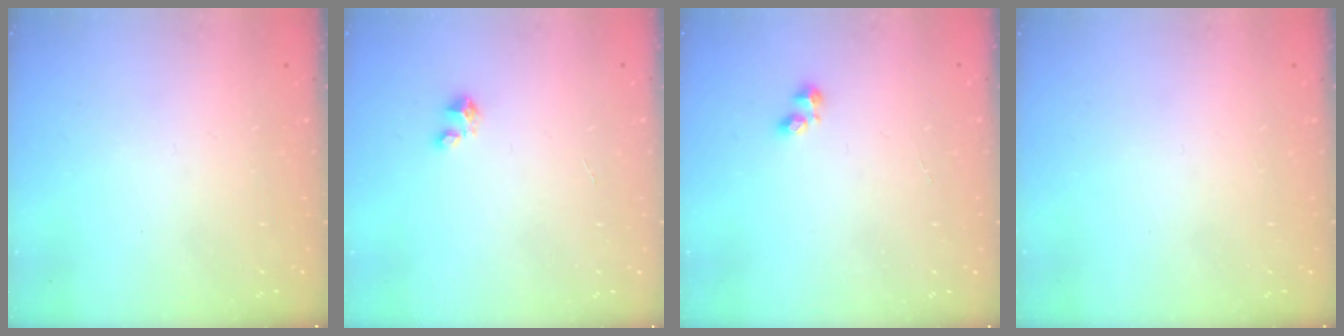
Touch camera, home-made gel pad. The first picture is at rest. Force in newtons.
{"total": 2.1, "press": 2.1, "slide": 0.1}
{"total": 2.2, "press": 2.1, "slide": 0.7}
{"total": 0.0}